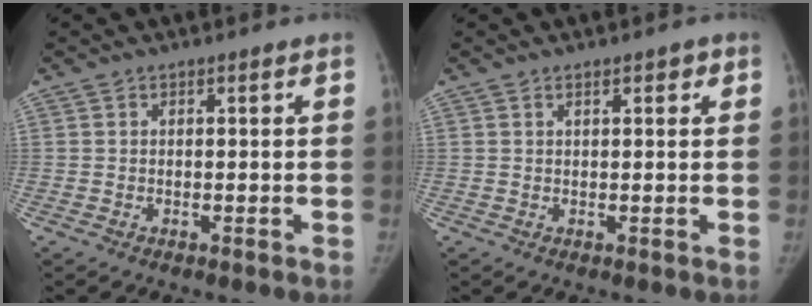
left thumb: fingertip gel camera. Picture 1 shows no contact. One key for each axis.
{"total": 1.8, "fx": 1.0, "fy": 0.8, "fz": 1.3, "tx": -0.010, "ty": -0.002, "tz": 0.012}